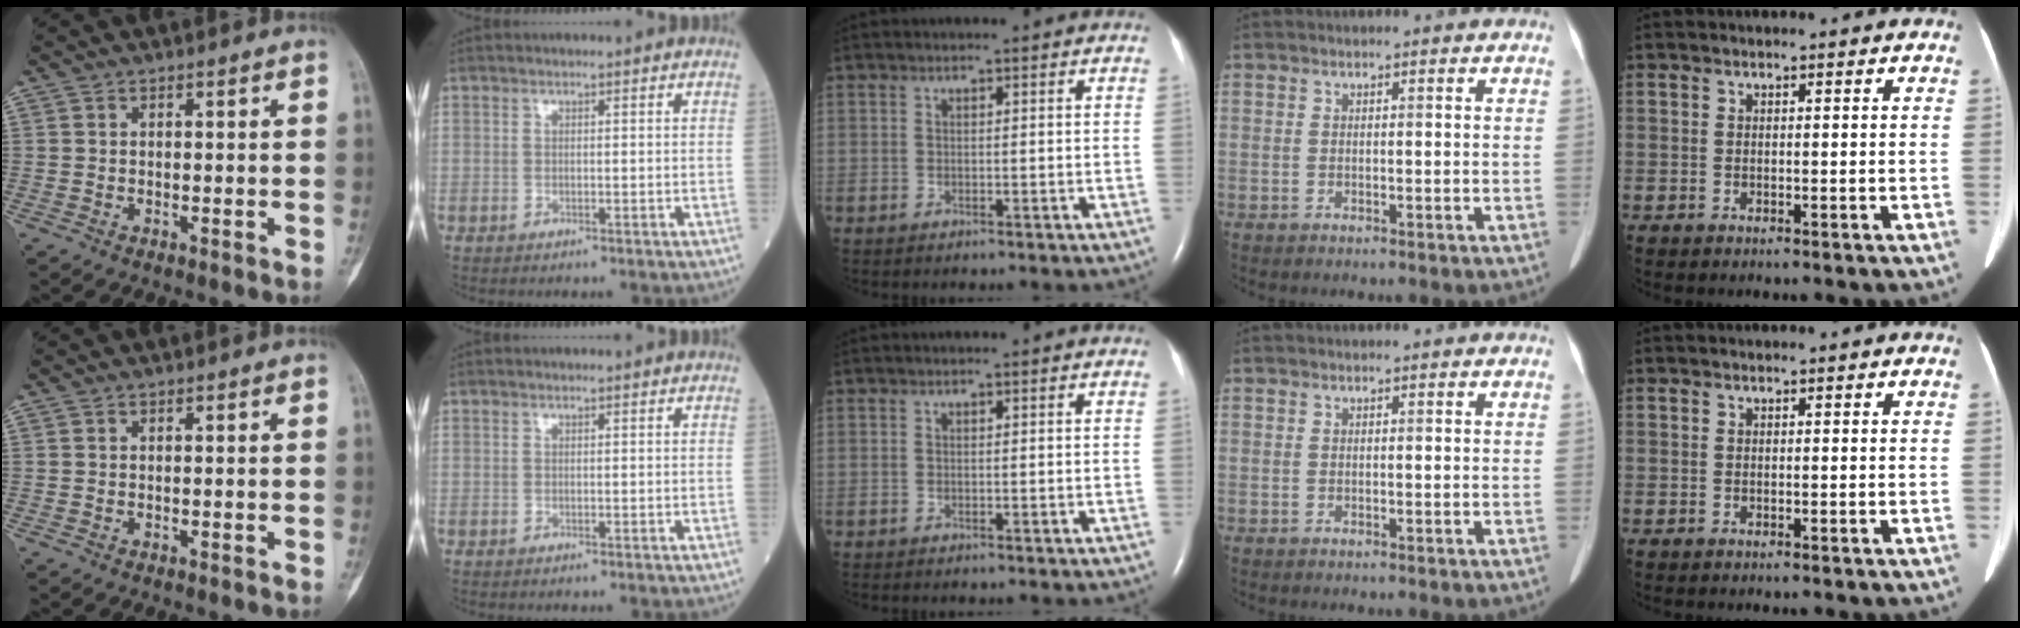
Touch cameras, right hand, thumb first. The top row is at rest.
{}